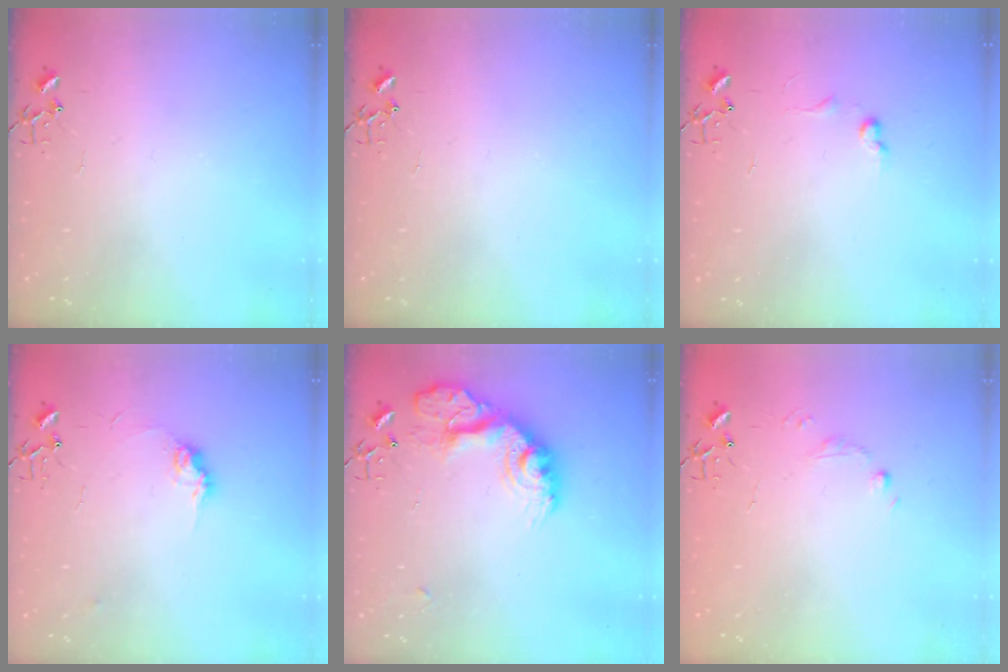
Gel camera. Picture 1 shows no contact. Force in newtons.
{"total": 0.0}
{"total": 6.6, "press": 6.5, "slide": 0.9}
{"total": 8.9, "press": 8.9, "slide": 0.5}
{"total": 18.8, "press": 18.7, "slide": 1.6}
{"total": 5.1, "press": 5.0, "slide": 0.8}